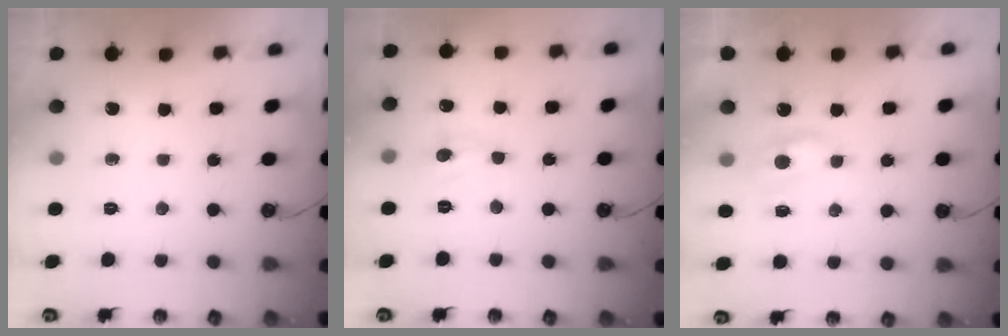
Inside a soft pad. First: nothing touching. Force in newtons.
{"total": 1.4, "press": 1.2, "slide": 0.6}
{"total": 0.6, "press": 0.4, "slide": 0.4}